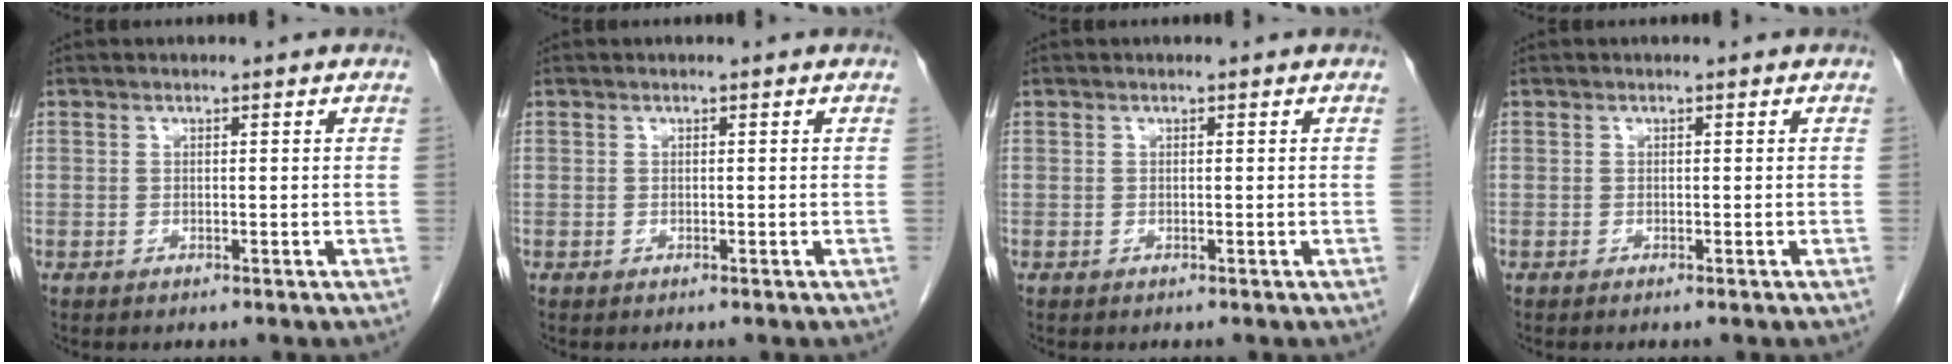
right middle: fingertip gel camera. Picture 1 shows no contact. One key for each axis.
{"total": 0.0}
{"total": 0.0}
{"total": 0.0}